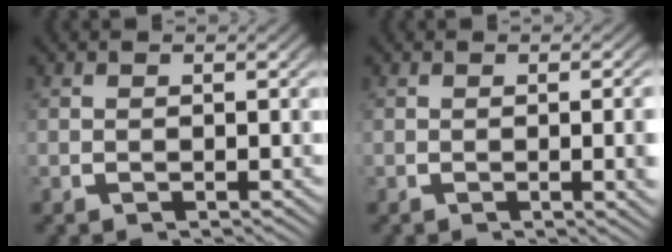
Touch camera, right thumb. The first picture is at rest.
{"total": 2.6, "force": [-0.2, 0.5, 2.5], "torque": [-0.023, 0.003, -0.005]}